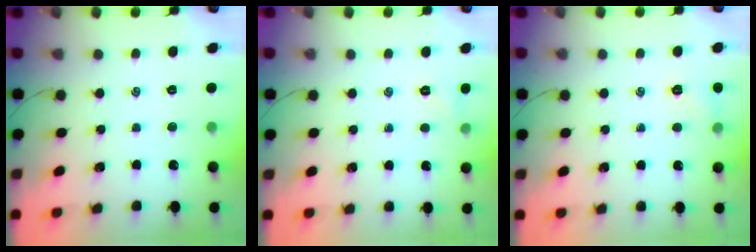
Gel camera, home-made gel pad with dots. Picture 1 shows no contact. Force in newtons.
{"total": 2.9, "press": 2.7, "slide": 1.0}
{"total": 5.3, "press": 5.2, "slide": 1.2}